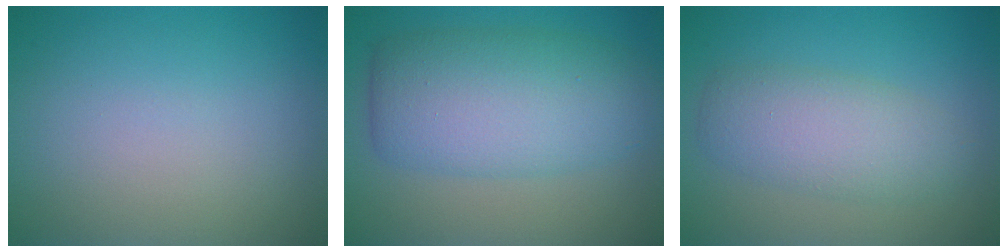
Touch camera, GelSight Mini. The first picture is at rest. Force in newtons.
{"total": 8.0, "press": 8.0, "slide": 0.1}
{"total": 4.3, "press": 4.3, "slide": 0.2}